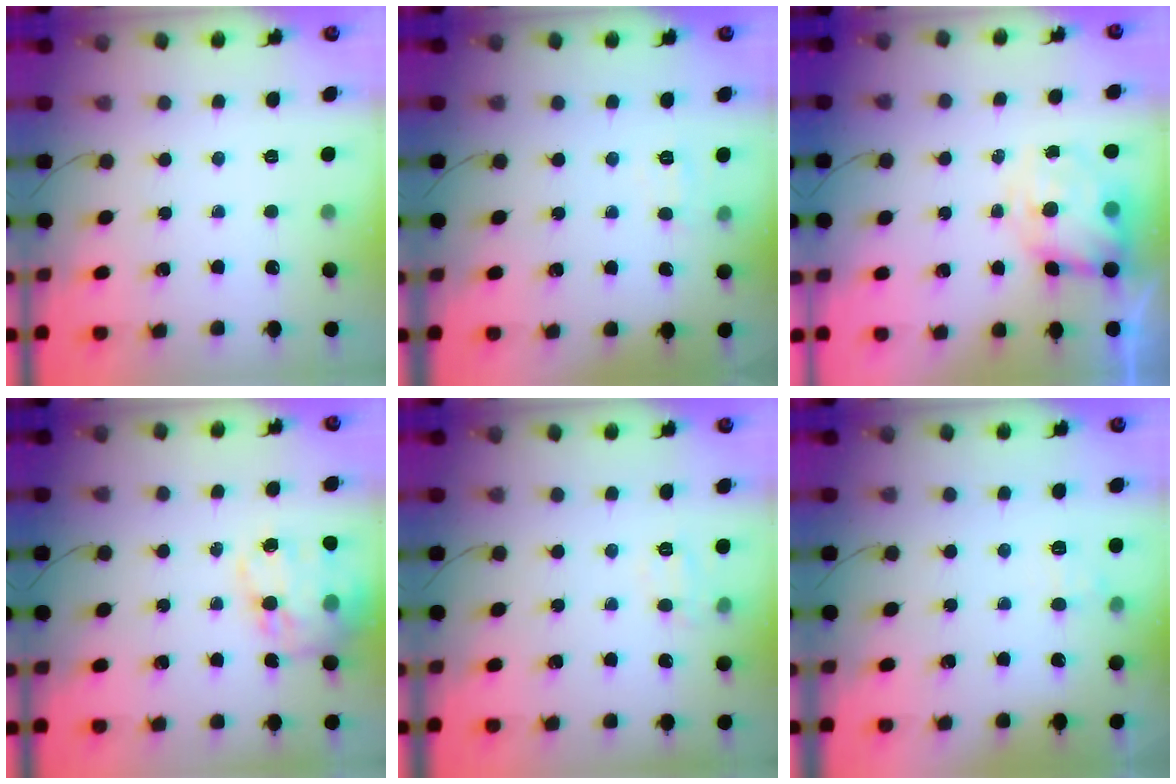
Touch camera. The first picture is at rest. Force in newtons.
{"total": 6.1, "press": 6.0, "slide": 1.4}
{"total": 6.6, "press": 6.3, "slide": 2.0}
{"total": 16.8, "press": 16.4, "slide": 3.8}
{"total": 8.5, "press": 8.4, "slide": 1.4}
{"total": 6.8, "press": 6.5, "slide": 1.9}